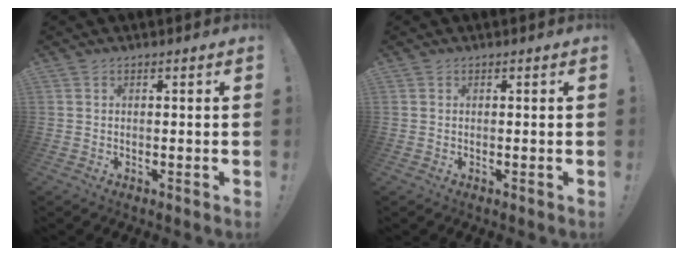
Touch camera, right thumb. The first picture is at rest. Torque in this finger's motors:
{"motor_torque": [-0.17, 0.22, 0.16, -0.06, -0.02]}